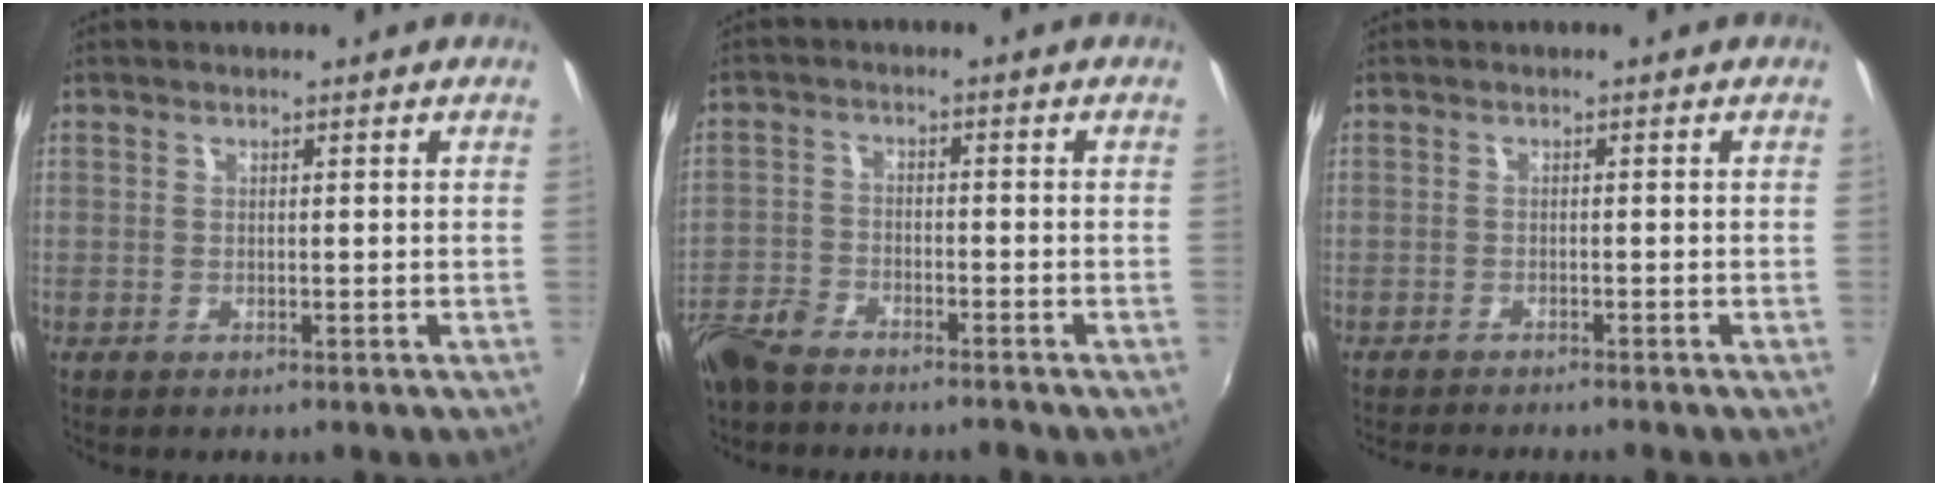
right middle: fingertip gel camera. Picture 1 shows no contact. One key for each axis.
{"total": 7.3, "fx": -6.2, "fy": 2.6, "fz": 2.8, "tx": -0.076, "ty": -0.009, "tz": -0.123}
{"total": 4.5, "fx": -4.2, "fy": -0.1, "fz": 1.6, "tx": -0.040, "ty": -0.014, "tz": -0.069}